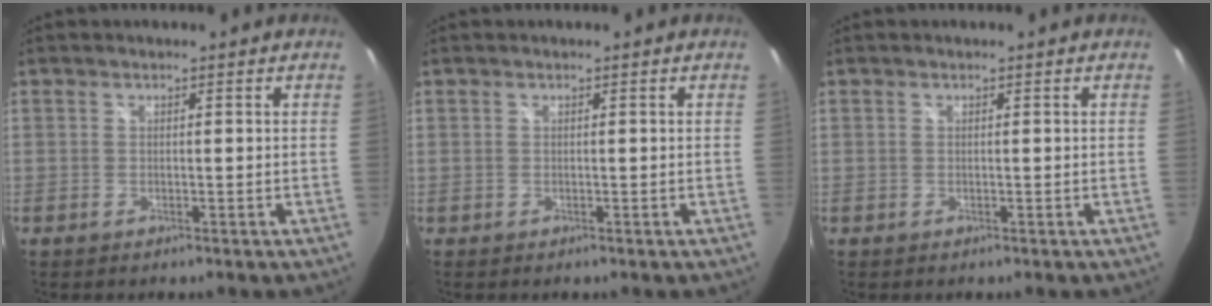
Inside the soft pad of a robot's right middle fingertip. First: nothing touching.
{"total": 0.0}
{"total": 0.0}